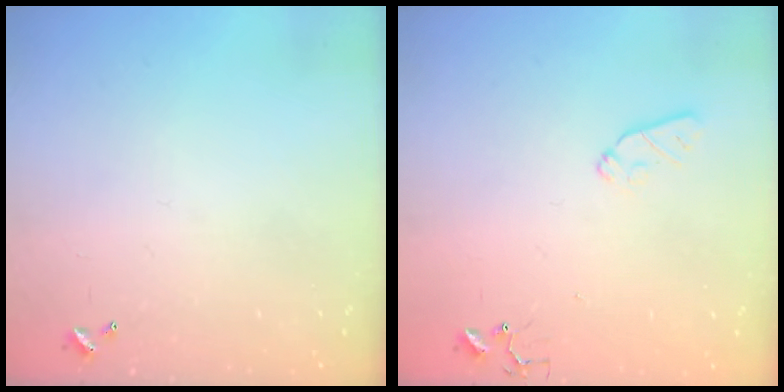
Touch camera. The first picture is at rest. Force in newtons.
{"total": 5.9, "press": 5.8, "slide": 0.8}